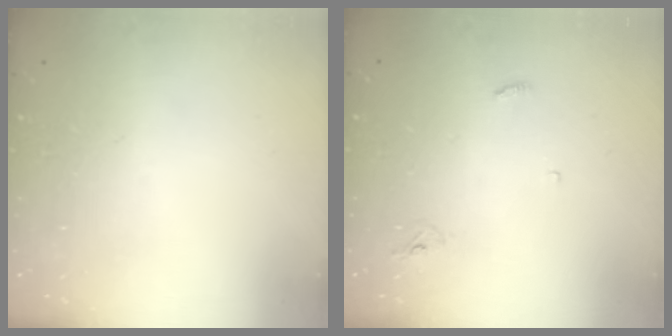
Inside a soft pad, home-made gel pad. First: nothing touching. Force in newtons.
{"total": 2.9, "press": 2.9, "slide": 0.2}